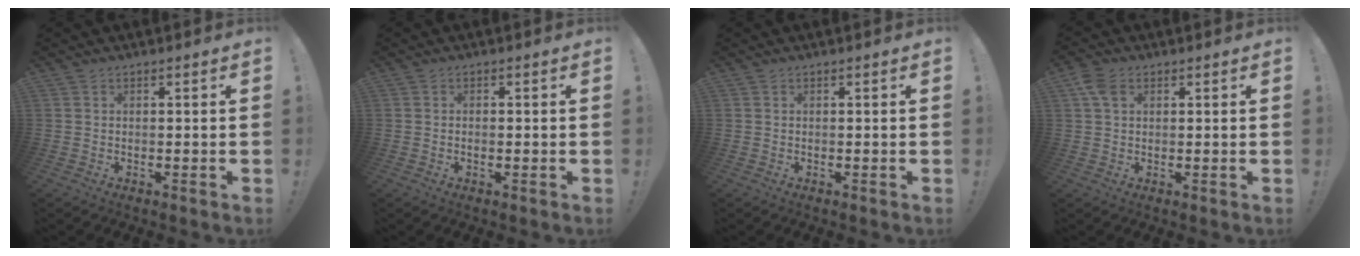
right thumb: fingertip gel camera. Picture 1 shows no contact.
{"total": 0.7, "force": [-0.3, 0.4, 0.5], "torque": [-0.011, 0.002, -0.006]}
{"total": 0.0}
{"total": 5.1, "force": [2.0, 3.2, 3.3], "torque": [-0.060, 0.003, 0.041]}